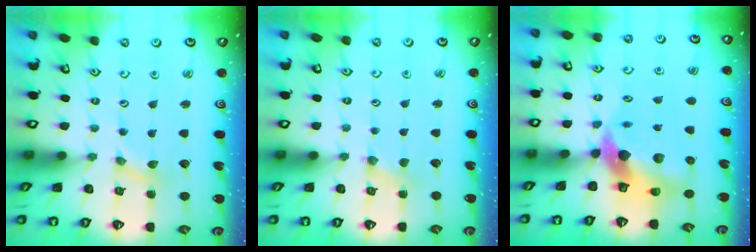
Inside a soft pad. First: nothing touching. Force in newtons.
{"total": 1.4, "press": 1.4, "slide": 0.3}
{"total": 10.9, "press": 10.8, "slide": 1.4}